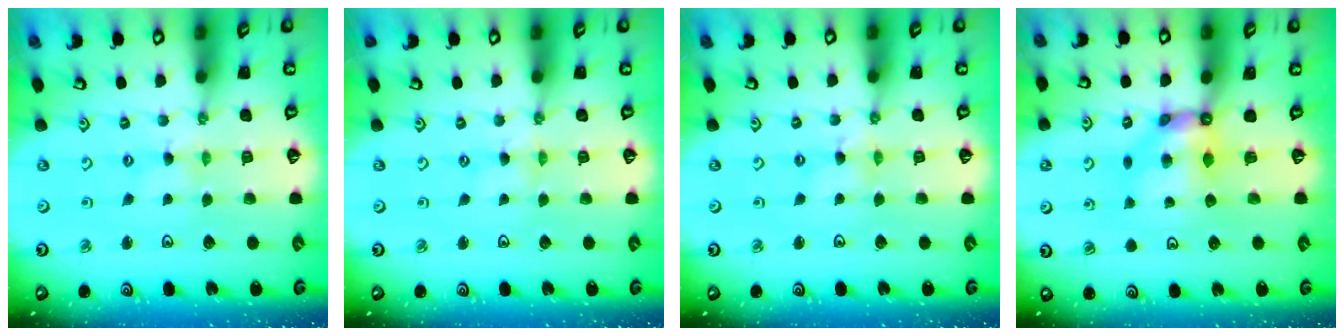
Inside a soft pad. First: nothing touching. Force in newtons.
{"total": 0.0}
{"total": 2.3, "press": 2.3, "slide": 0.3}
{"total": 7.5, "press": 7.5, "slide": 0.5}